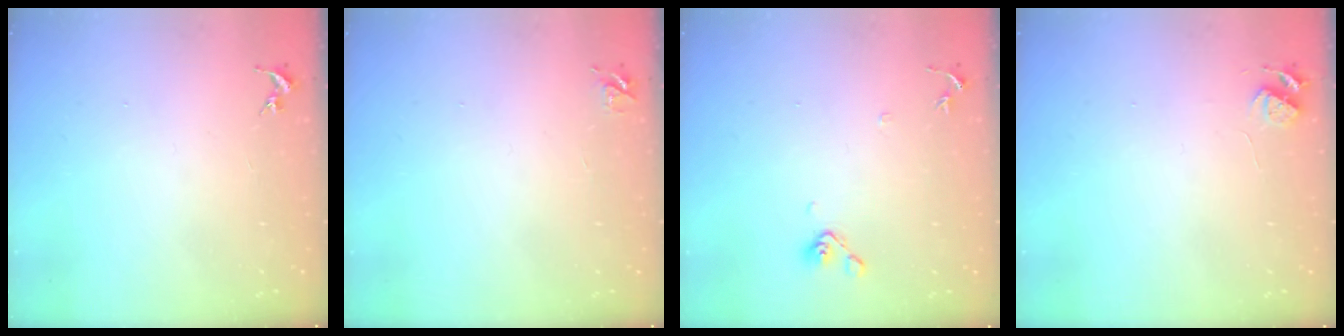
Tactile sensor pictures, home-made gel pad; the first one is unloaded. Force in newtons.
{"total": 5.0, "press": 5.0, "slide": 0.7}
{"total": 7.6, "press": 7.3, "slide": 2.0}
{"total": 5.7, "press": 5.7, "slide": 0.8}